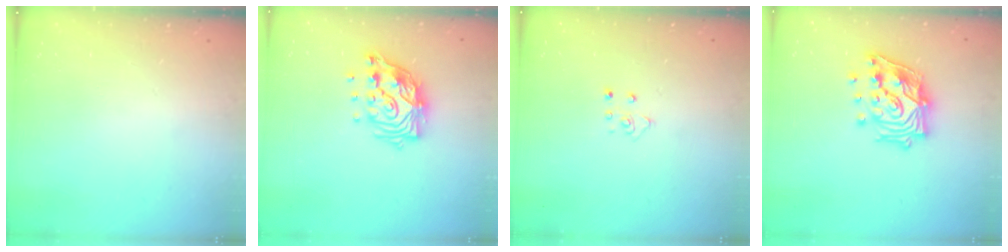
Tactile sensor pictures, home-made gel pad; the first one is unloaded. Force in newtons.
{"total": 13.6, "press": 13.5, "slide": 1.5}
{"total": 3.8, "press": 3.8, "slide": 0.4}
{"total": 18.9, "press": 18.7, "slide": 2.6}